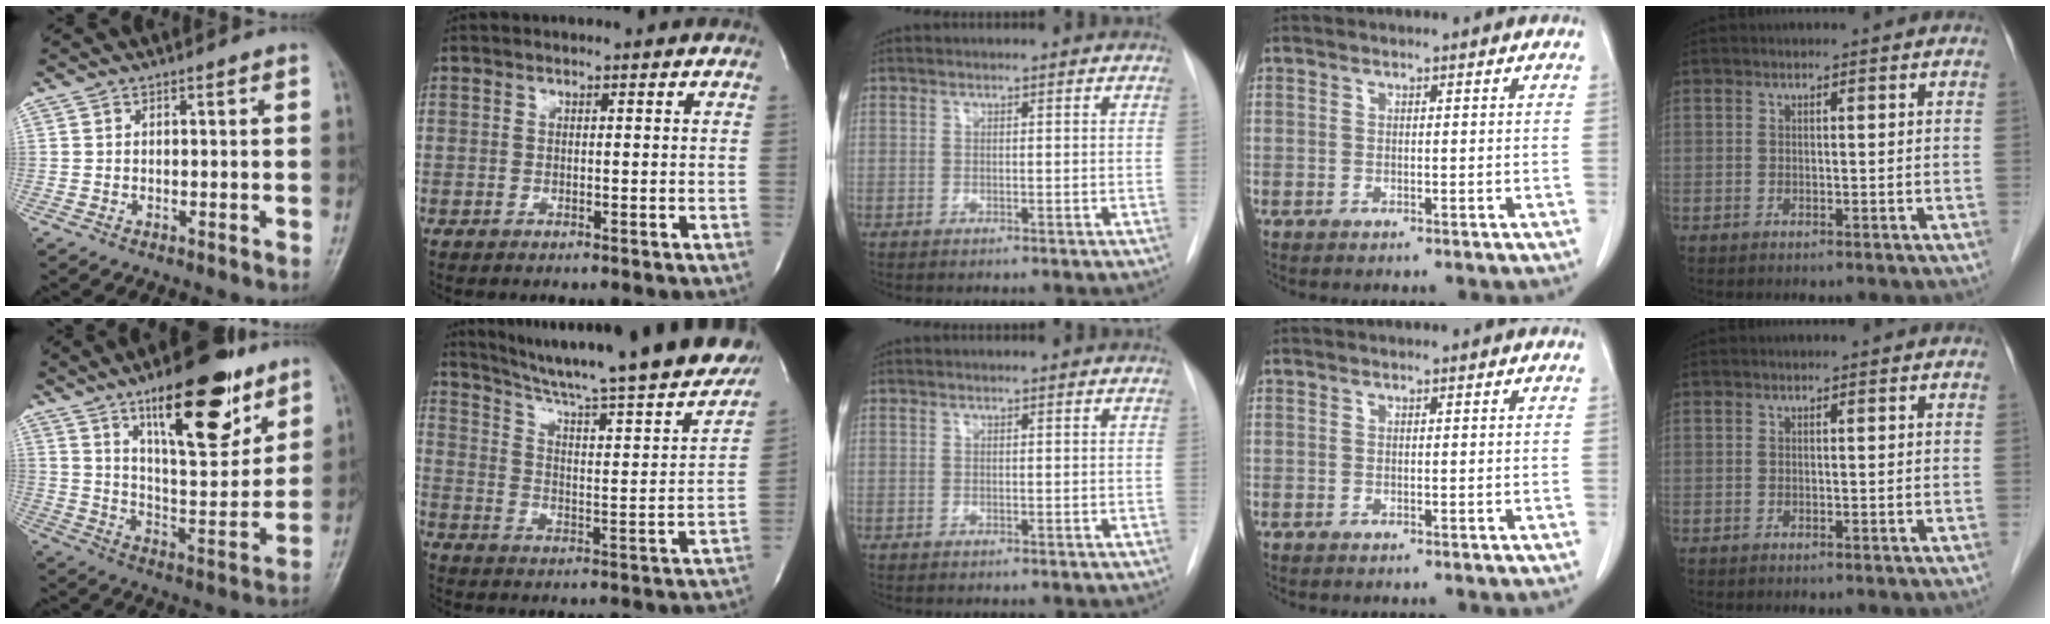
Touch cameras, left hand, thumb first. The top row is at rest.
{"thumb": {"total": 20.4, "force": [12.3, 7.0, 14.7], "torque": [-0.181, -0.066, 0.202]}, "index": {"total": 28.2, "force": [24.9, 1.7, 13.0], "torque": [-0.205, -0.069, 0.325]}}